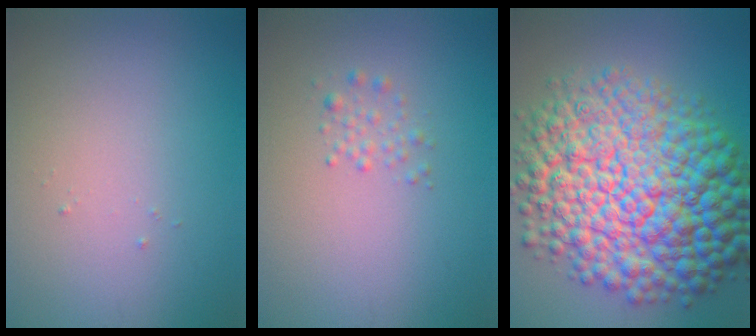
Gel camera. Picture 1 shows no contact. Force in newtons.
{"total": 1.5, "press": 1.5, "slide": 0.0}
{"total": 15.9, "press": 15.9, "slide": 0.1}